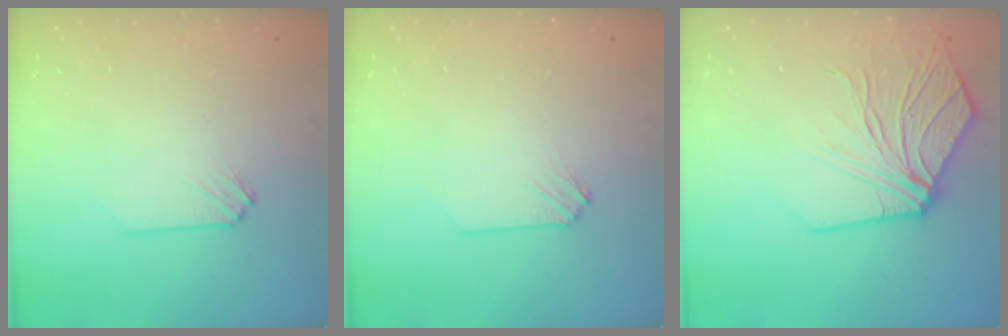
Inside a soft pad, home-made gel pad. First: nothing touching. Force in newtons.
{"total": 0.0}
{"total": 10.3, "press": 10.2, "slide": 1.4}